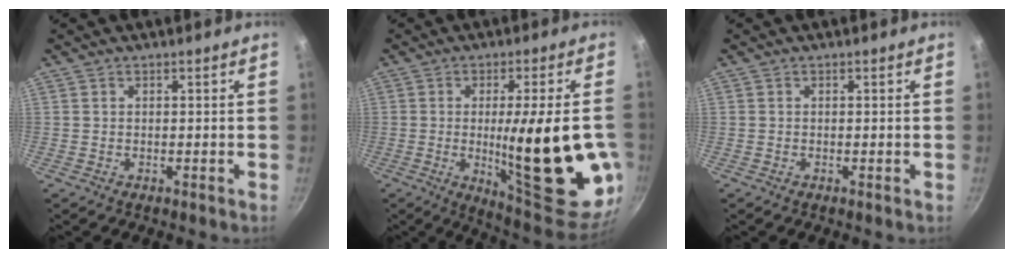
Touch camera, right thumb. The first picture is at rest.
{"total": 24.1, "force": [-3.5, 5.6, 23.2], "torque": [-0.306, -0.022, -0.035]}
{"total": 0.0}